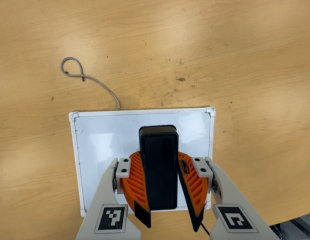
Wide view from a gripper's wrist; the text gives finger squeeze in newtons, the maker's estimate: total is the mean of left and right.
{"total": 10.0, "left": 10.0, "right": 10.0}